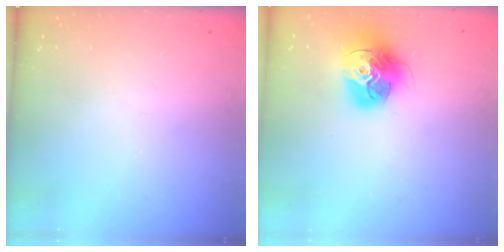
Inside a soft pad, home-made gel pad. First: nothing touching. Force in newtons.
{"total": 16.1, "press": 16.0, "slide": 1.6}